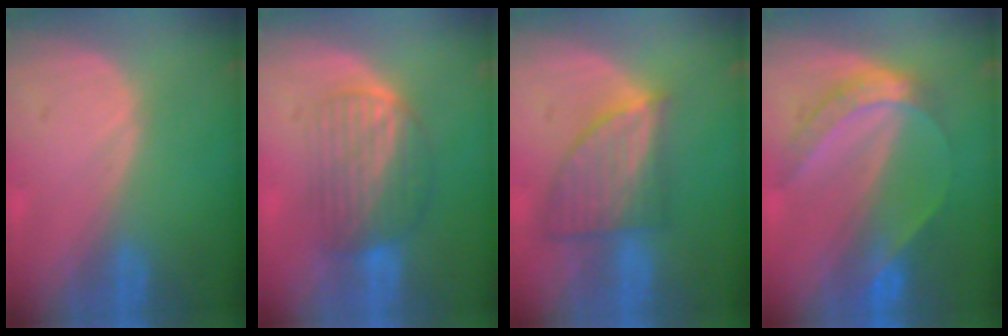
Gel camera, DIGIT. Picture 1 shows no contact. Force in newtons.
{"total": 6.5, "press": 6.3, "slide": 1.6}
{"total": 7.6, "press": 6.7, "slide": 3.5}
{"total": 6.7, "press": 5.5, "slide": 3.9}